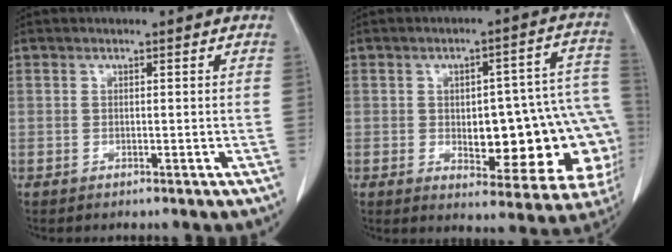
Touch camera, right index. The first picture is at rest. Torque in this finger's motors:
{"motor_torque": [1.22, -0.89, 0.30, 0.11]}